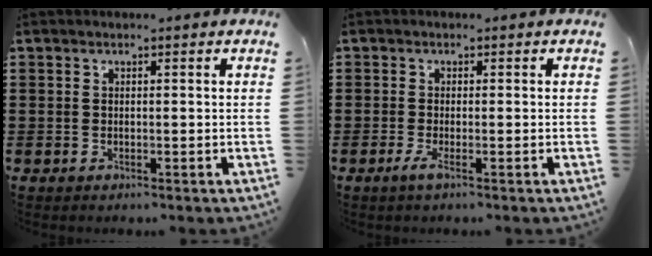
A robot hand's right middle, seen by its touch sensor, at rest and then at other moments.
{"total": 1.6, "force": [-0.5, 0.1, 1.5], "torque": [-0.035, -0.007, -0.011]}